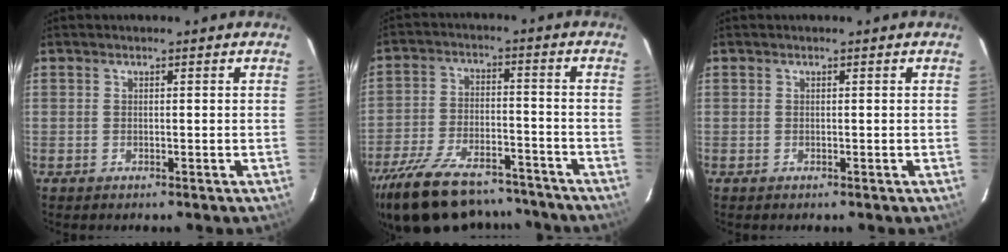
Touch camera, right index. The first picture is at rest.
{"total": 24.0, "force": [-19.5, 9.1, 10.7], "torque": [-0.230, -0.016, -0.293]}
{"total": 0.0}